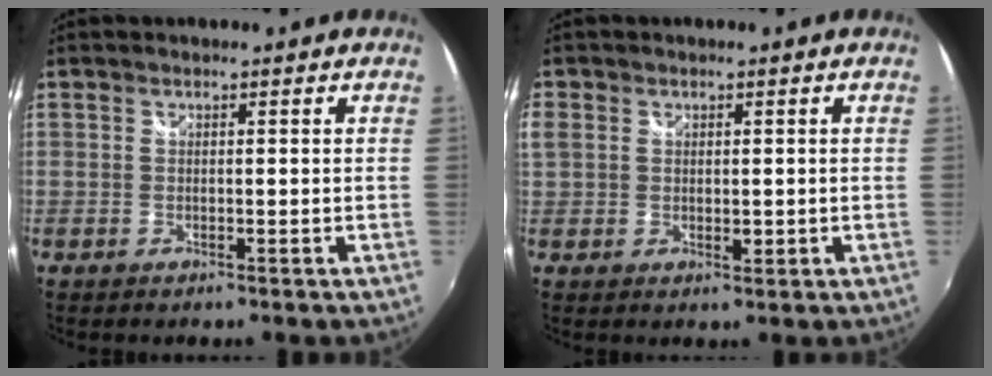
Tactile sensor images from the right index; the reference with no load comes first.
{"total": 4.9, "force": [0.7, 3.9, 3.0], "torque": [-0.057, -0.001, 0.012]}